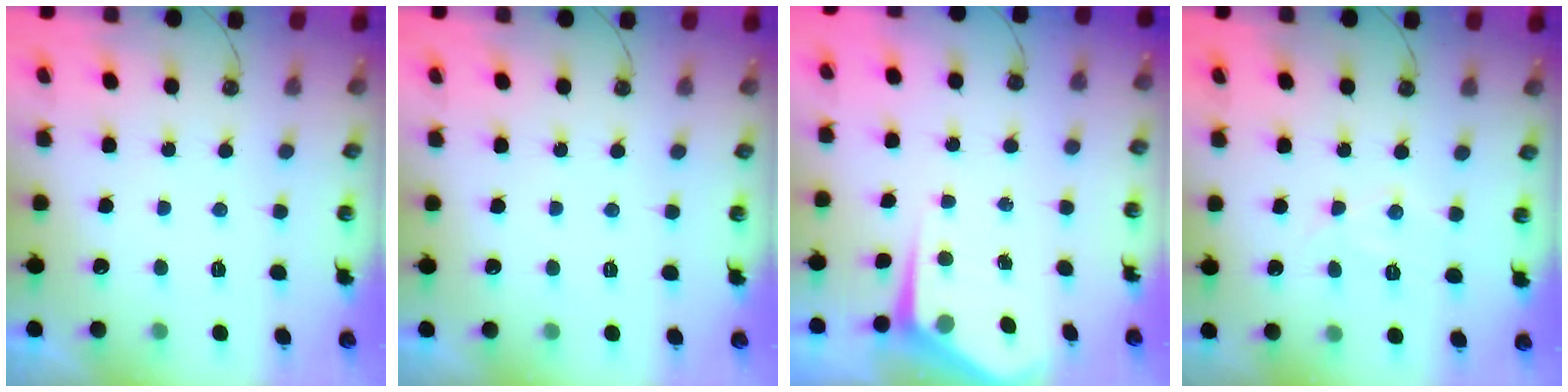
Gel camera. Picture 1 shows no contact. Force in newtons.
{"total": 0.0}
{"total": 4.4, "press": 4.4, "slide": 0.5}
{"total": 8.3, "press": 8.3, "slide": 0.2}